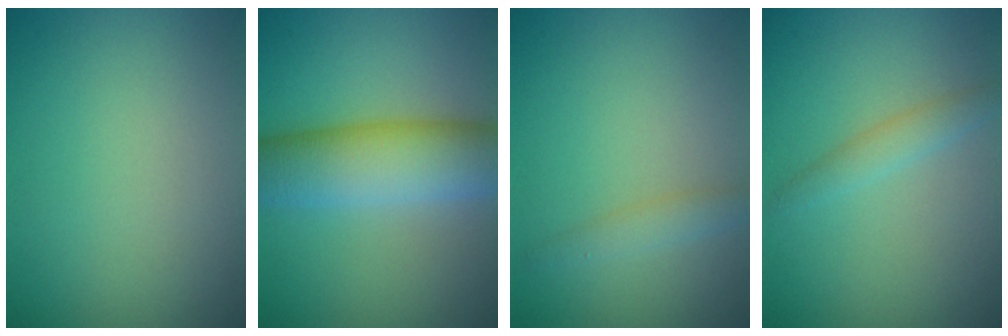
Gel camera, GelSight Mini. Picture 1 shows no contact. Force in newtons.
{"total": 7.9, "press": 7.9, "slide": 0.2}
{"total": 1.5, "press": 1.5, "slide": 0.0}
{"total": 1.6, "press": 1.6, "slide": 0.1}